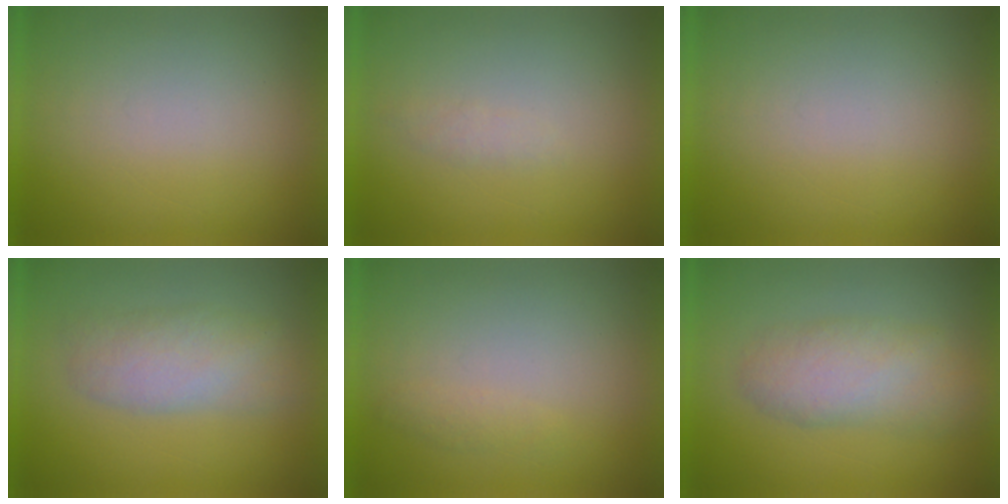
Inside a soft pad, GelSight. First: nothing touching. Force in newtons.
{"total": 1.2}
{"total": 0.0}
{"total": 4.0}
{"total": 1.4}
{"total": 4.5}